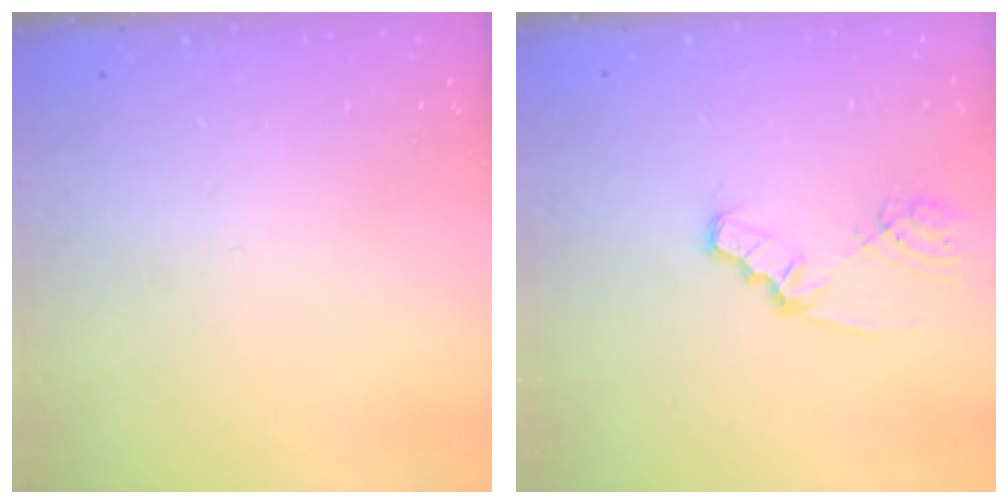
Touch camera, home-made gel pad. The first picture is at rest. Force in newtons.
{"total": 2.5, "press": 2.5, "slide": 0.4}